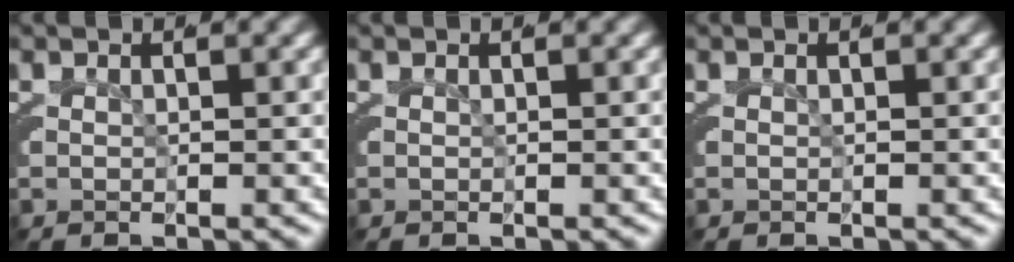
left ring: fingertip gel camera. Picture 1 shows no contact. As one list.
[{"total": 0.0}, {"total": 0.0}]